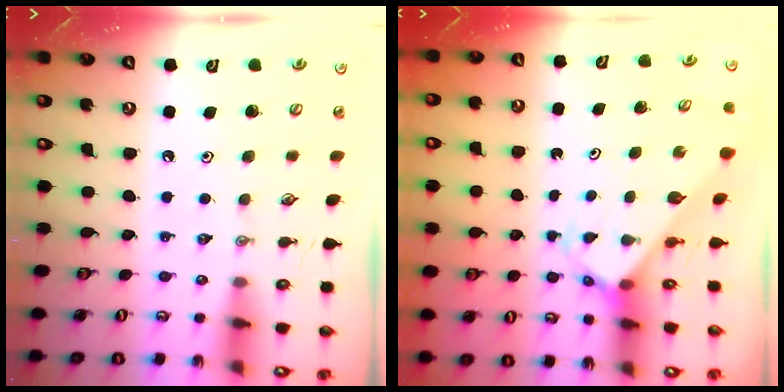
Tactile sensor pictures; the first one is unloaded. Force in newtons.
{"total": 2.8, "press": 2.8, "slide": 0.1}